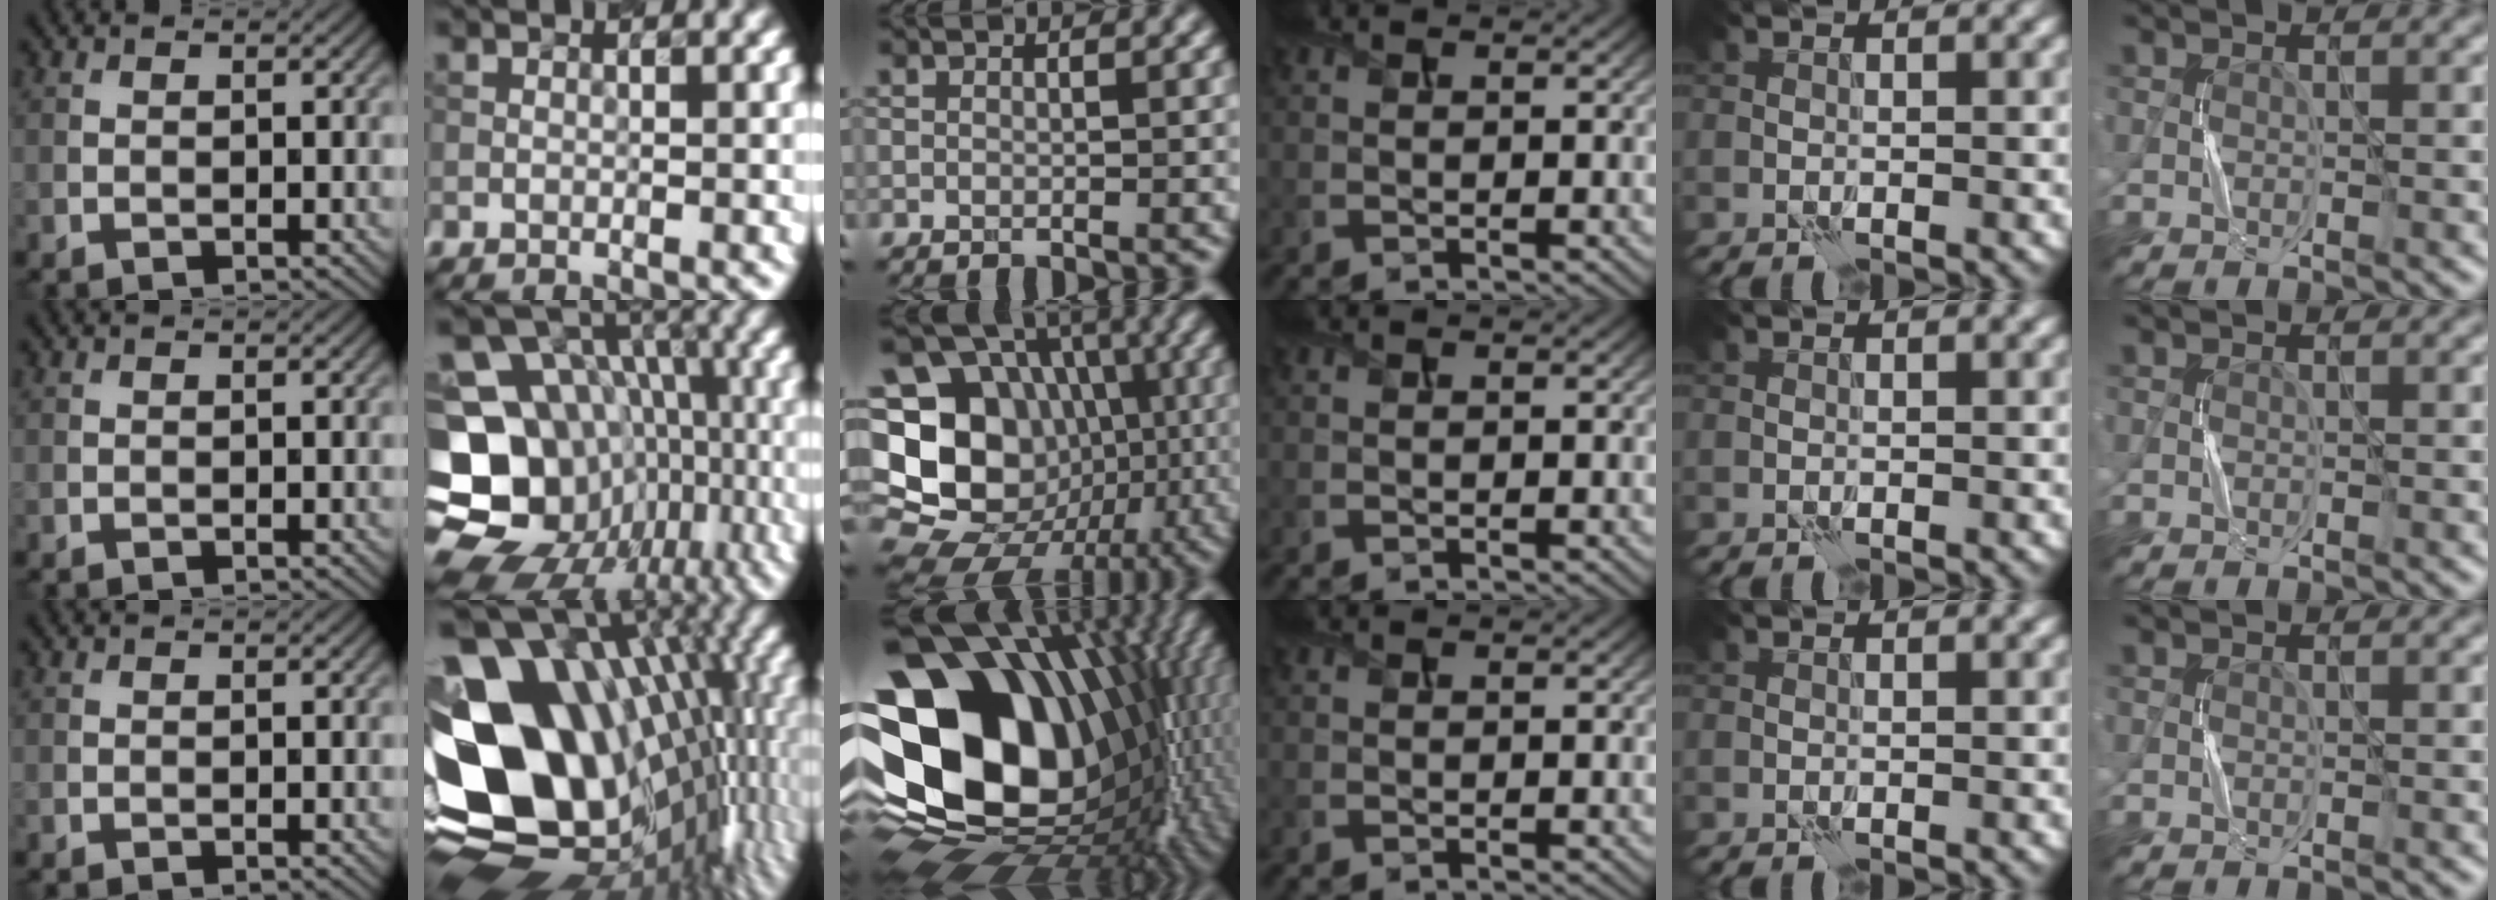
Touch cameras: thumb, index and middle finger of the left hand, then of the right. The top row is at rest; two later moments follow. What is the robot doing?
{"motion": "press", "object": "button"}